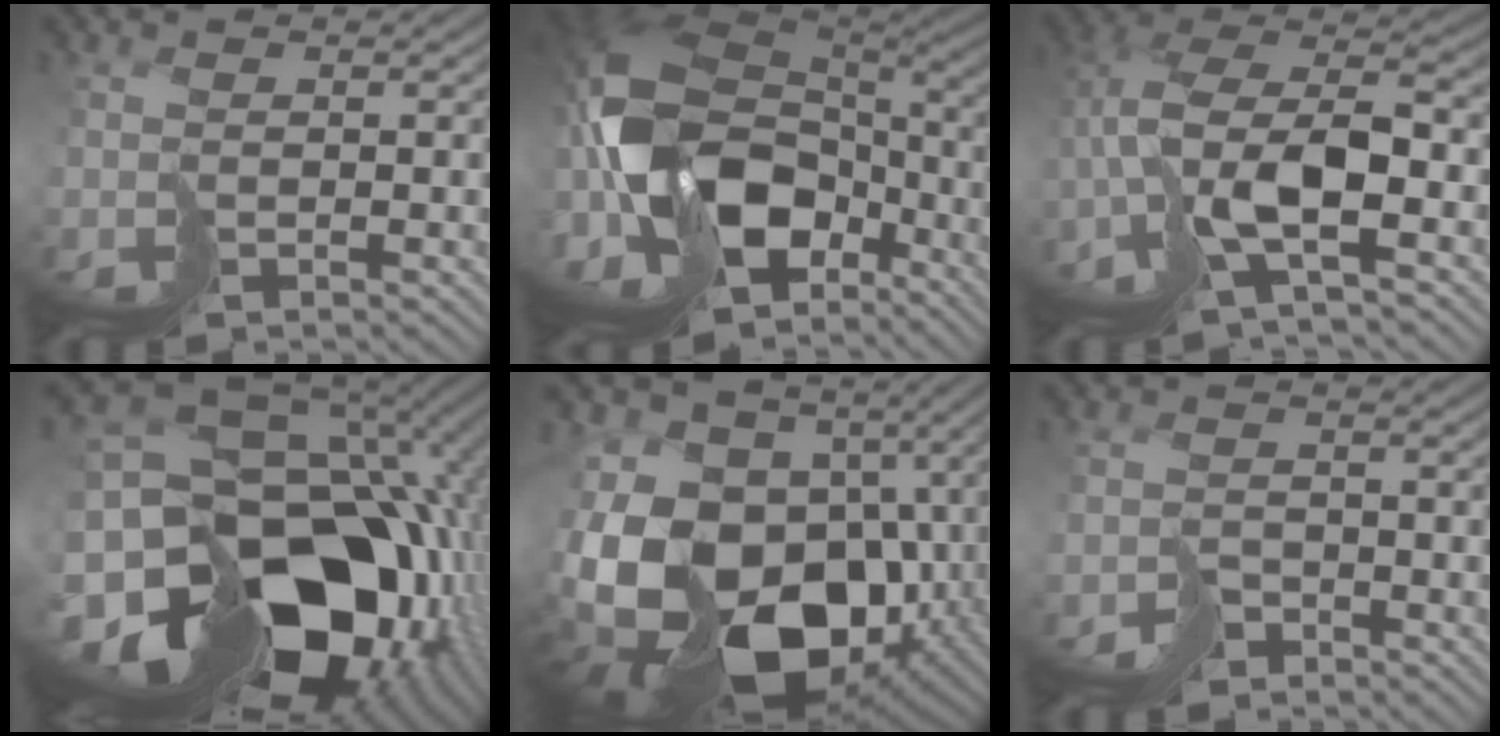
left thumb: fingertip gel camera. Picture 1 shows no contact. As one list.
[{"total": 18.1, "force": [-2.8, 11.7, 13.6], "torque": [-0.319, -0.024, -0.036]}, {"total": 9.8, "force": [-3.4, 3.9, 8.3], "torque": [-0.166, 0.010, -0.075]}, {"total": 21.6, "force": [-5.7, 15.0, 14.4], "torque": [-0.276, -0.031, -0.065]}, {"total": 21.4, "force": [-6.7, 14.6, 14.0], "torque": [-0.304, -0.026, -0.104]}, {"total": 2.4, "force": [-2.3, 0.9, -0.2], "torque": [0.018, 0.002, -0.046]}]